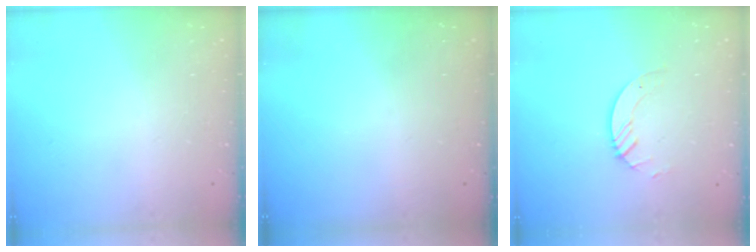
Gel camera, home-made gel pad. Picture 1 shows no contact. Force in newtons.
{"total": 0.0}
{"total": 3.0, "press": 3.0, "slide": 0.3}